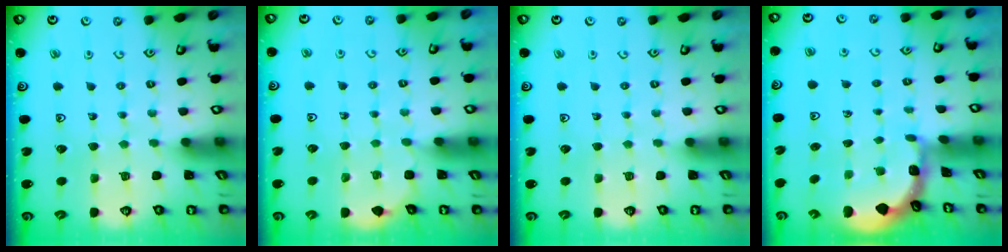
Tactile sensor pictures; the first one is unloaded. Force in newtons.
{"total": 2.7, "press": 2.7, "slide": 0.3}
{"total": 0.0}
{"total": 1.5, "press": 1.5, "slide": 0.1}